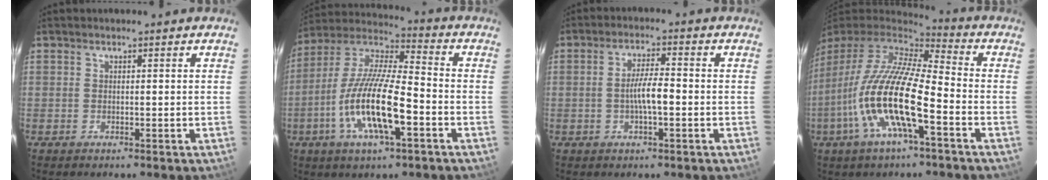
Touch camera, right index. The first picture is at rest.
{"total": 17.0, "force": [-6.0, 4.5, 15.3], "torque": [-0.305, -0.012, -0.118]}
{"total": 5.0, "force": [-1.1, 0.8, 4.8], "torque": [-0.087, 0.003, -0.018]}
{"total": 19.3, "force": [-7.2, 4.6, 17.3], "torque": [-0.323, -0.035, -0.144]}